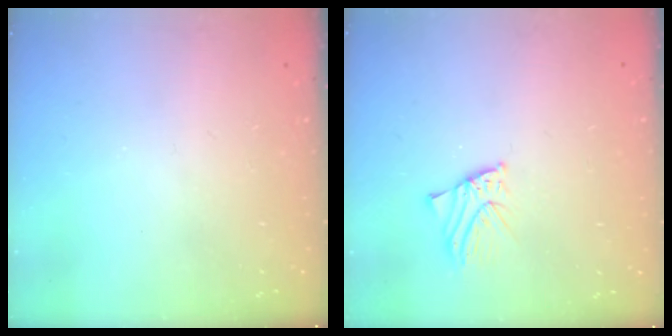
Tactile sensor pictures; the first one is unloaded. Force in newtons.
{"total": 2.4, "press": 2.4, "slide": 0.2}